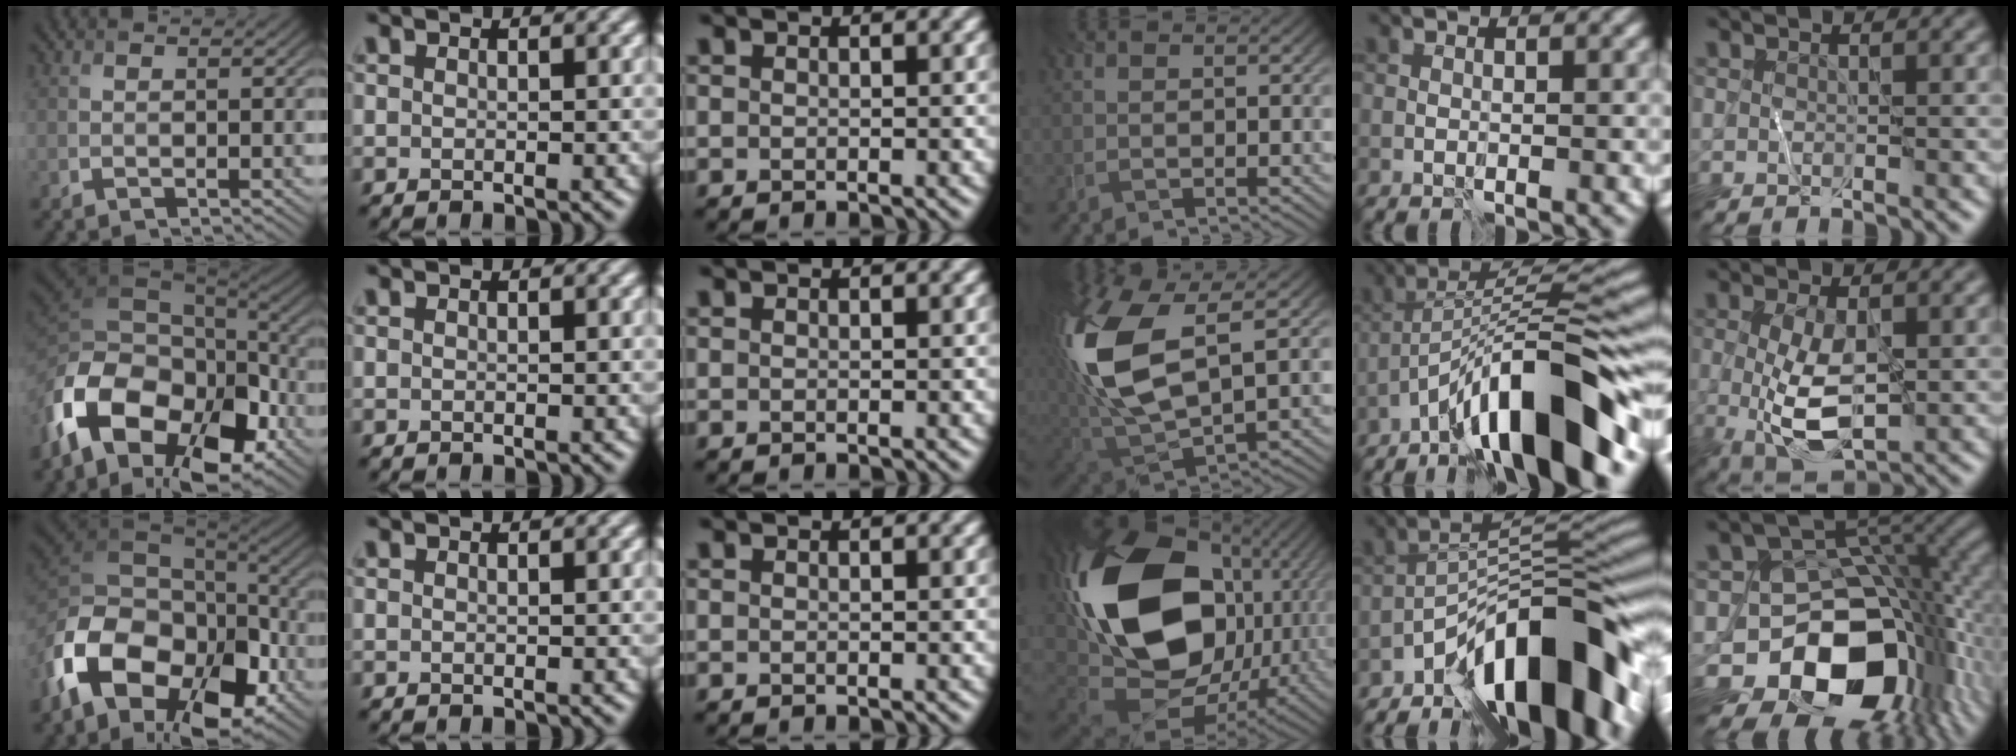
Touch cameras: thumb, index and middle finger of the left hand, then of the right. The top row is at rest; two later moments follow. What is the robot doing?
{"motion": "wipe", "object": "whiteboard"}